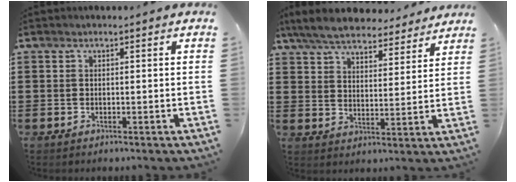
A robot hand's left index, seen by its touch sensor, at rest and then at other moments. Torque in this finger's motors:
{"motor_torque": [1.00, -1.13, 0.38, 0.21]}